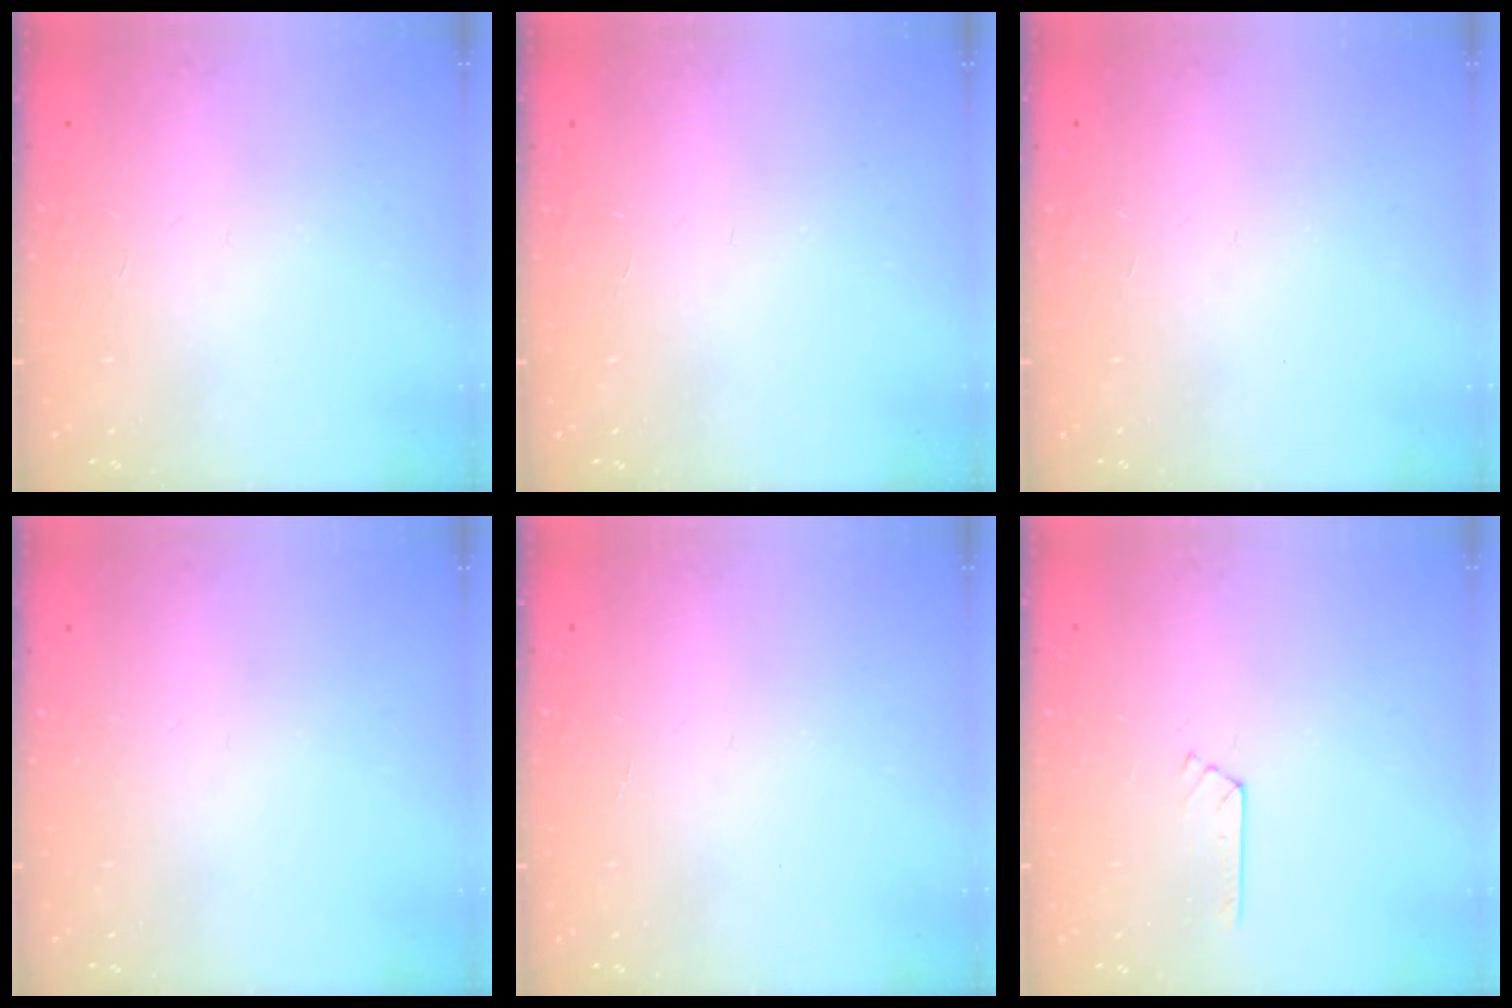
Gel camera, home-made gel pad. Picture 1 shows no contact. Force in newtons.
{"total": 0.0}
{"total": 0.0}
{"total": 0.0}
{"total": 0.0}
{"total": 2.5, "press": 2.5, "slide": 0.3}